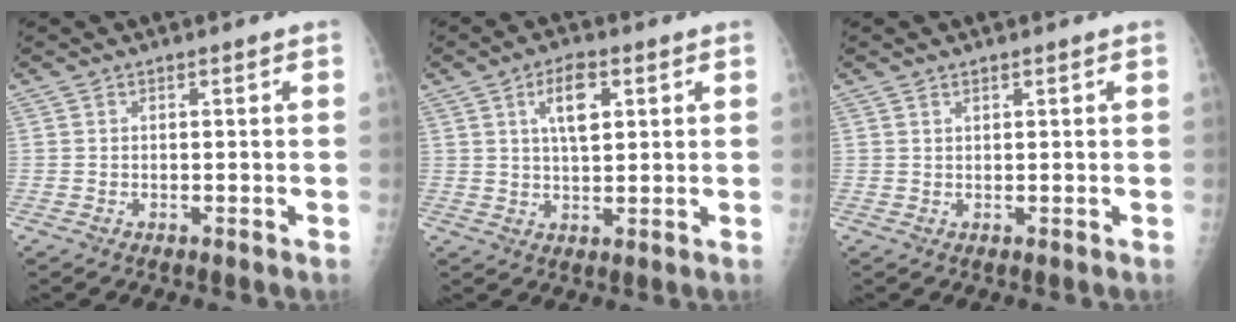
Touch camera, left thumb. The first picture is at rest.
{"total": 7.2, "force": [2.7, 3.4, 5.8], "torque": [-0.087, -0.006, 0.047]}
{"total": 1.1, "force": [0.8, 0.5, 0.6], "torque": [-0.006, -0.004, 0.012]}